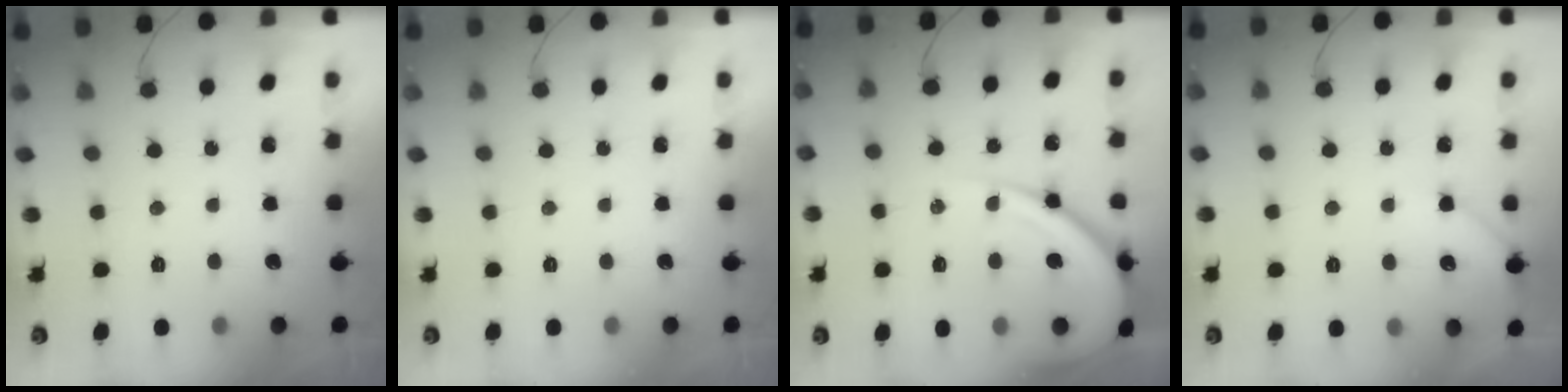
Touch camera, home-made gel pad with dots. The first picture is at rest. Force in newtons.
{"total": 0.0}
{"total": 14.9, "press": 14.8, "slide": 1.5}
{"total": 4.4, "press": 4.3, "slide": 0.5}